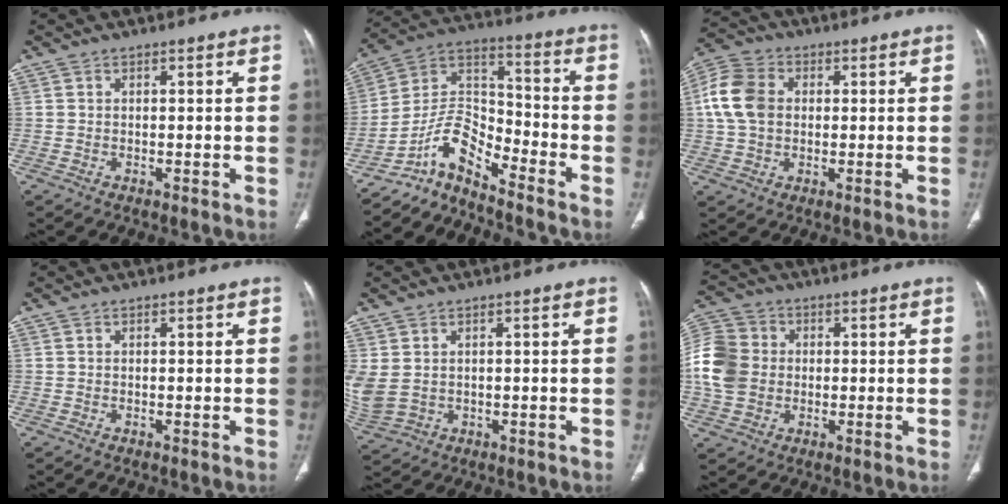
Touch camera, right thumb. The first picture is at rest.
{"total": 9.3, "force": [-7.7, 2.8, 4.2], "torque": [-0.074, 0.096, -0.157]}
{"total": 9.5, "force": [1.1, 7.2, 6.2], "torque": [-0.124, 0.020, 0.015]}
{"total": 0.0}
{"total": 6.7, "force": [0.7, 4.8, 4.6], "torque": [-0.119, 0.000, 0.030]}
{"total": 11.8, "force": [-0.2, 9.9, 6.5], "torque": [-0.135, 0.020, -0.007]}